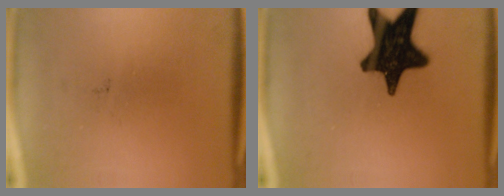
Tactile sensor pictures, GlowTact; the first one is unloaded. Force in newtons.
{"total": 17.9}